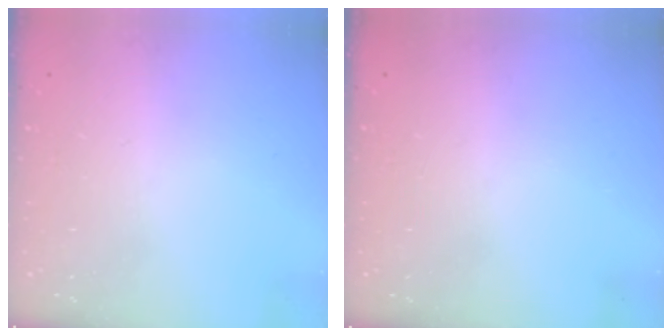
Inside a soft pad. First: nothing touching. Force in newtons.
{"total": 0.0}